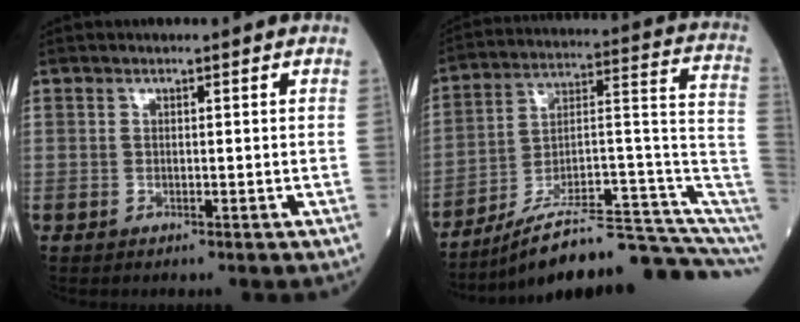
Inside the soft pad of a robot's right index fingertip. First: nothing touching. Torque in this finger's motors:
{"motor_torque": [0.46, -1.68, 0.55, 0.10]}